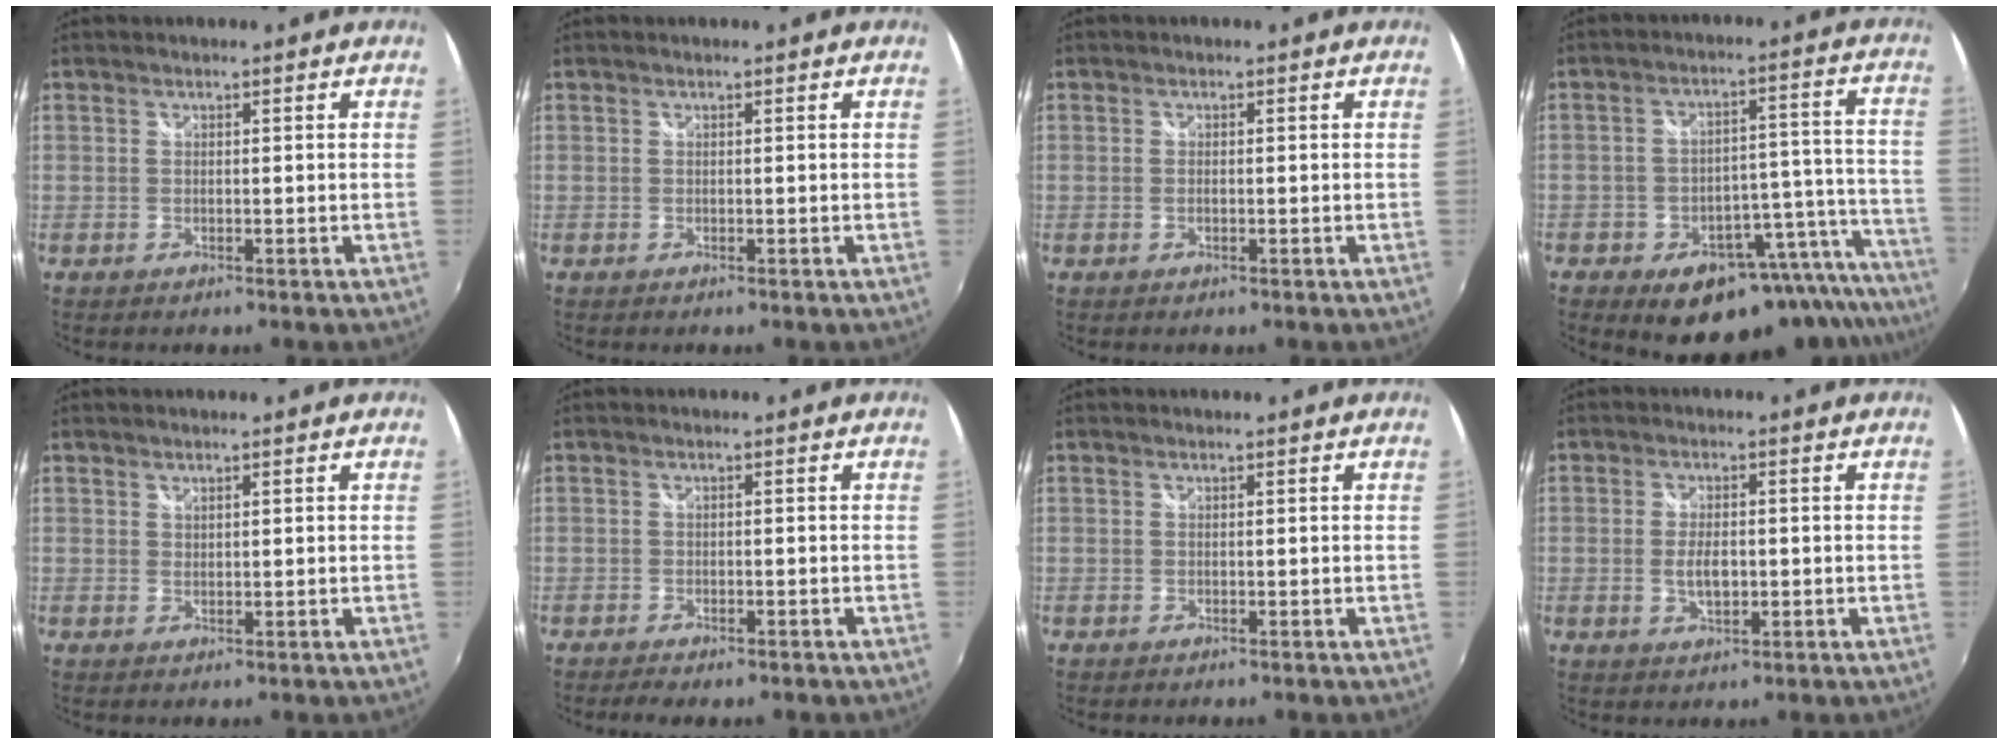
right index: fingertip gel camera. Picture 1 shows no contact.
{"total": 0.0}
{"total": 0.9, "force": [-0.2, 0.4, 0.8], "torque": [-0.017, -0.001, -0.005]}
{"total": 19.3, "force": [-15.5, 8.4, 7.8], "torque": [-0.082, 0.036, -0.197]}
{"total": 0.8, "force": [0.7, 0.3, 0.3], "torque": [-0.003, 0.000, 0.012]}
{"total": 3.4, "force": [-2.6, 1.3, 1.8], "torque": [-0.045, -0.014, -0.043]}
{"total": 0.0}
{"total": 4.5, "force": [-0.6, 2.2, 3.8], "torque": [-0.074, -0.004, -0.010]}